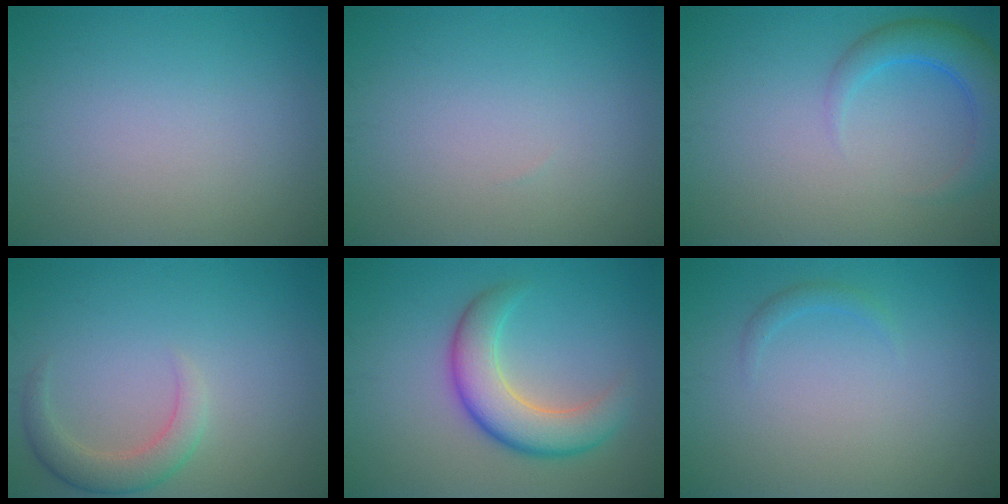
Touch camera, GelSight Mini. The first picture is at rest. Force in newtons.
{"total": 0.0}
{"total": 4.1, "press": 4.1, "slide": 0.2}
{"total": 2.9, "press": 2.9, "slide": 0.4}
{"total": 5.9, "press": 5.8, "slide": 0.4}
{"total": 0.8, "press": 0.8, "slide": 0.1}